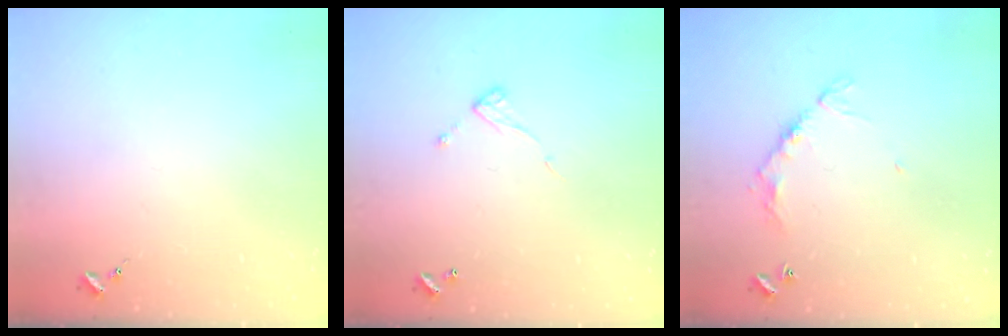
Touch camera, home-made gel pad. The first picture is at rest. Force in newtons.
{"total": 5.3, "press": 5.3, "slide": 0.4}
{"total": 8.1, "press": 8.1, "slide": 0.7}